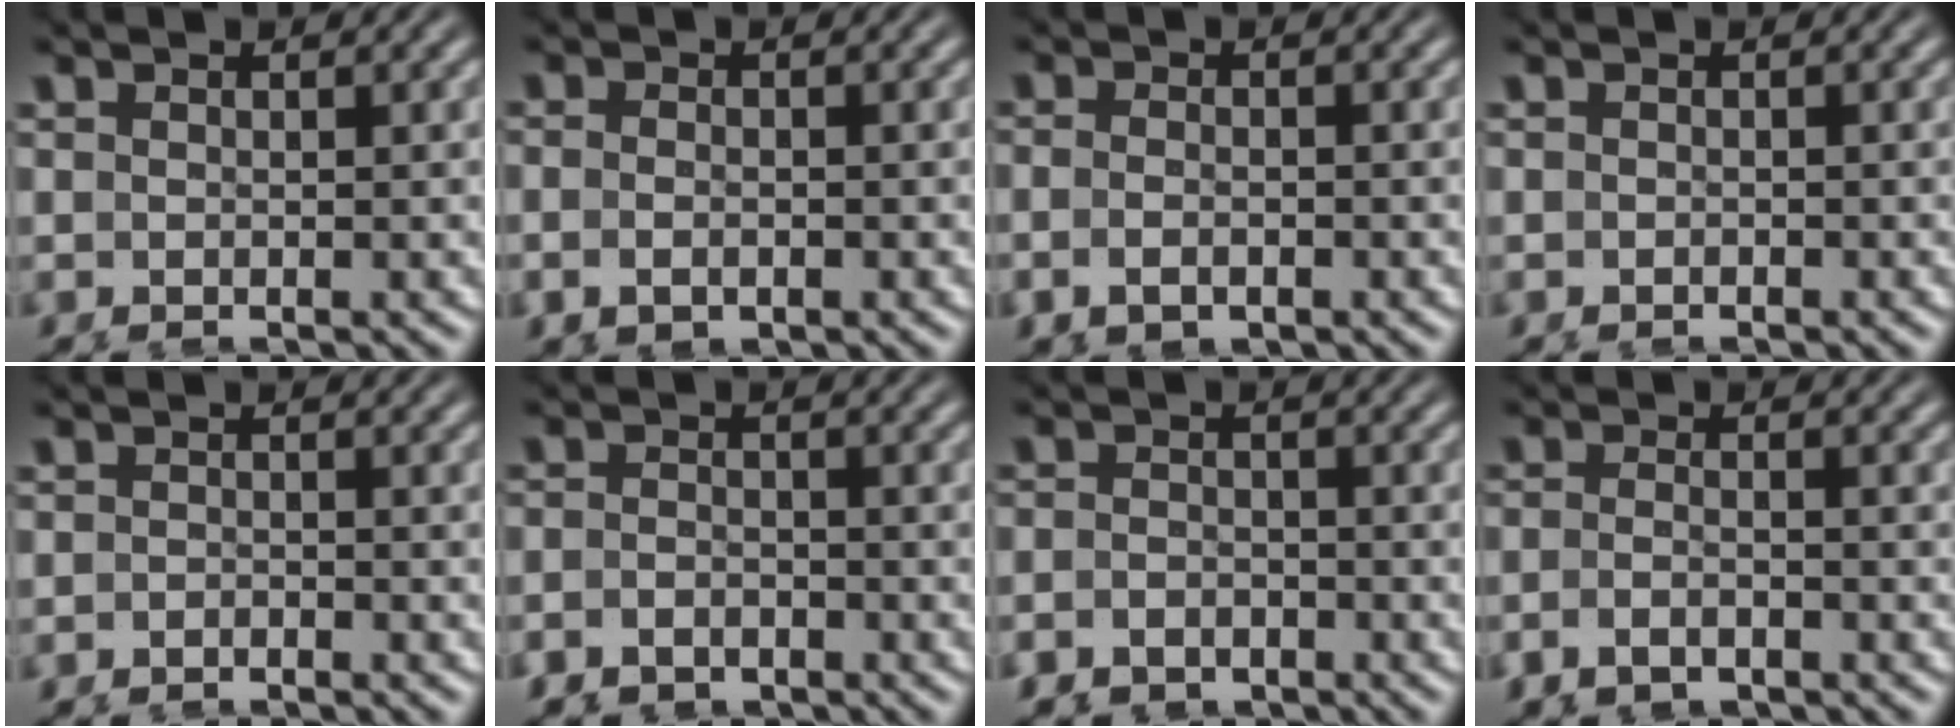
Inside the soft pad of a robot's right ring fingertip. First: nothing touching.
{"total": 2.3, "force": [-1.1, 1.5, 1.3], "torque": [-0.033, -0.012, -0.018]}
{"total": 2.7, "force": [-1.5, 1.7, 1.5], "torque": [-0.038, -0.012, -0.025]}
{"total": 0.7, "force": [-0.5, 0.5, 0.1], "torque": [-0.008, -0.002, -0.011]}
{"total": 1.3, "force": [-1.2, 0.3, -0.2], "torque": [-0.005, -0.008, -0.022]}
{"total": 4.2, "force": [-3.1, 2.7, 0.7], "torque": [-0.028, -0.024, -0.051]}
{"total": 4.8, "force": [-3.3, 3.4, 0.6], "torque": [-0.024, -0.026, -0.057]}
{"total": 3.2, "force": [-2.4, 1.5, 1.5], "torque": [-0.043, -0.011, -0.043]}